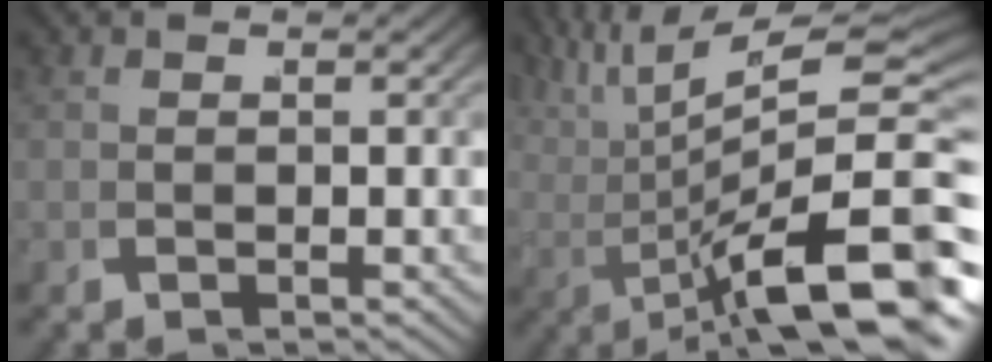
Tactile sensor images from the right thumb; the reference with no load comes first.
{"total": 13.1, "force": [1.1, 6.4, 11.4], "torque": [-0.183, -0.027, 0.038]}